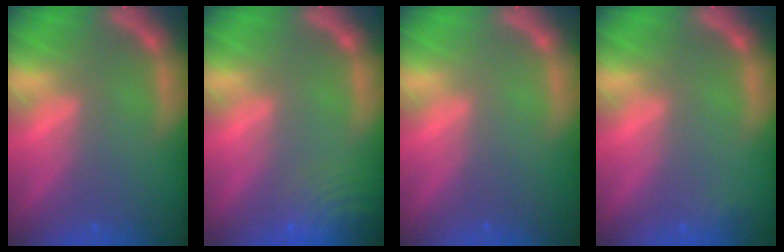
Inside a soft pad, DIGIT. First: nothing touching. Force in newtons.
{"total": 8.5}
{"total": 0.0}
{"total": 0.9}